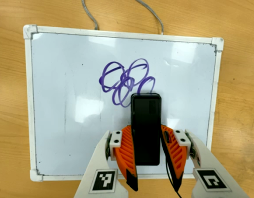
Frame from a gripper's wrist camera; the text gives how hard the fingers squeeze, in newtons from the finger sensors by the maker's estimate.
{"total": 4.5, "left": 2.9, "right": 6.0}